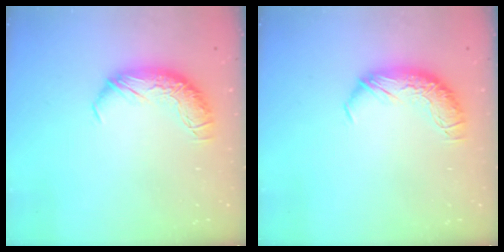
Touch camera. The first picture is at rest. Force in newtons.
{"total": 0.0}